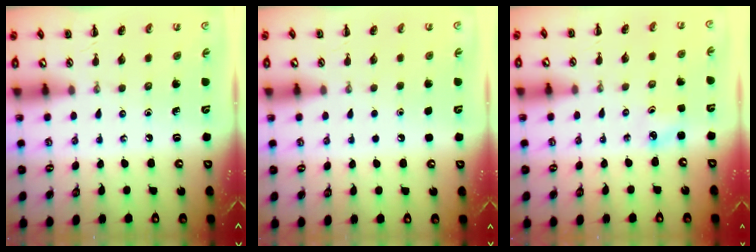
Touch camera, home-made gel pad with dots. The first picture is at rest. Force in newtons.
{"total": 1.8, "press": 1.8, "slide": 0.1}
{"total": 2.5, "press": 2.4, "slide": 0.8}